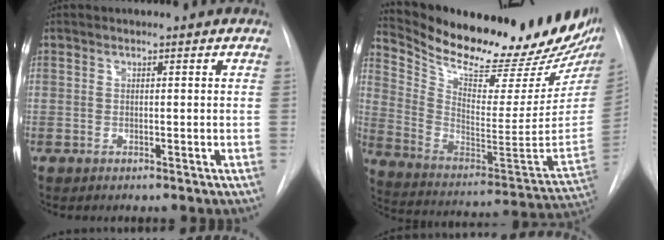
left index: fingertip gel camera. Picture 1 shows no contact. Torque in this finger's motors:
{"motor_torque": [-0.15, -0.73, 0.12, 0.02]}